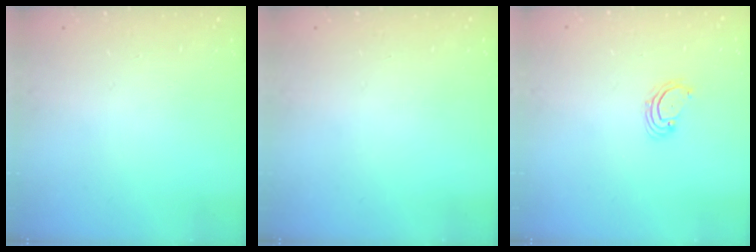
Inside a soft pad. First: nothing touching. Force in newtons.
{"total": 0.0}
{"total": 2.7, "press": 2.7, "slide": 0.3}